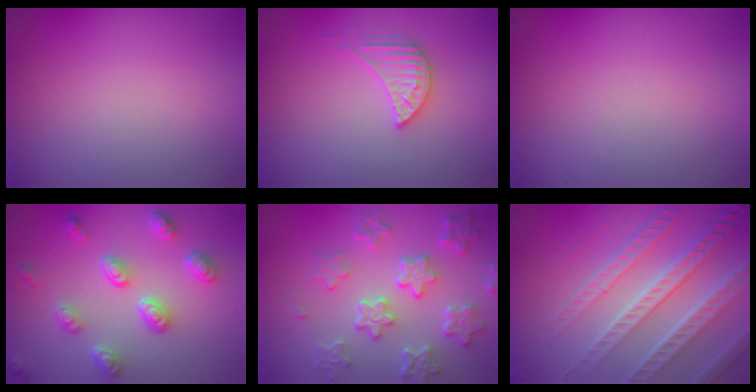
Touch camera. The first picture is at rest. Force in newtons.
{"total": 2.6, "press": 2.6, "slide": 0.2}
{"total": 0.0}
{"total": 4.4, "press": 3.6, "slide": 2.6}
{"total": 5.9, "press": 4.4, "slide": 3.8}
{"total": 7.9, "press": 5.4, "slide": 5.8}